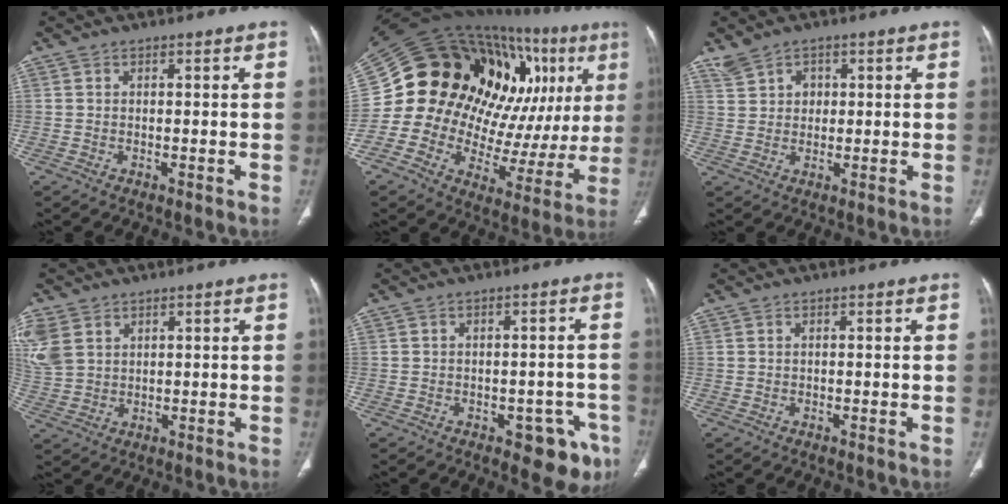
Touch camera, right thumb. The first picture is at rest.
{"total": 30.7, "force": [8.9, 16.2, 24.5], "torque": [-0.337, 0.040, 0.145]}
{"total": 4.2, "force": [2.0, 3.3, 1.8], "torque": [-0.022, -0.001, 0.042]}
{"total": 8.3, "force": [3.6, 6.1, 4.4], "torque": [-0.108, 0.000, 0.086]}
{"total": 7.6, "force": [-3.9, 4.1, 5.1], "torque": [-0.029, 0.018, -0.045]}
{"total": 0.0}